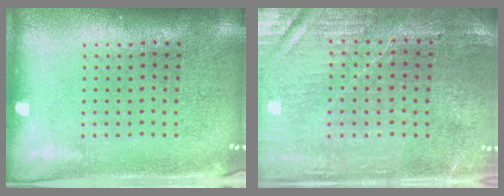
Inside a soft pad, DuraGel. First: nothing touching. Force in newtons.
{"total": 1.3, "press": 1.3, "slide": 0.2}